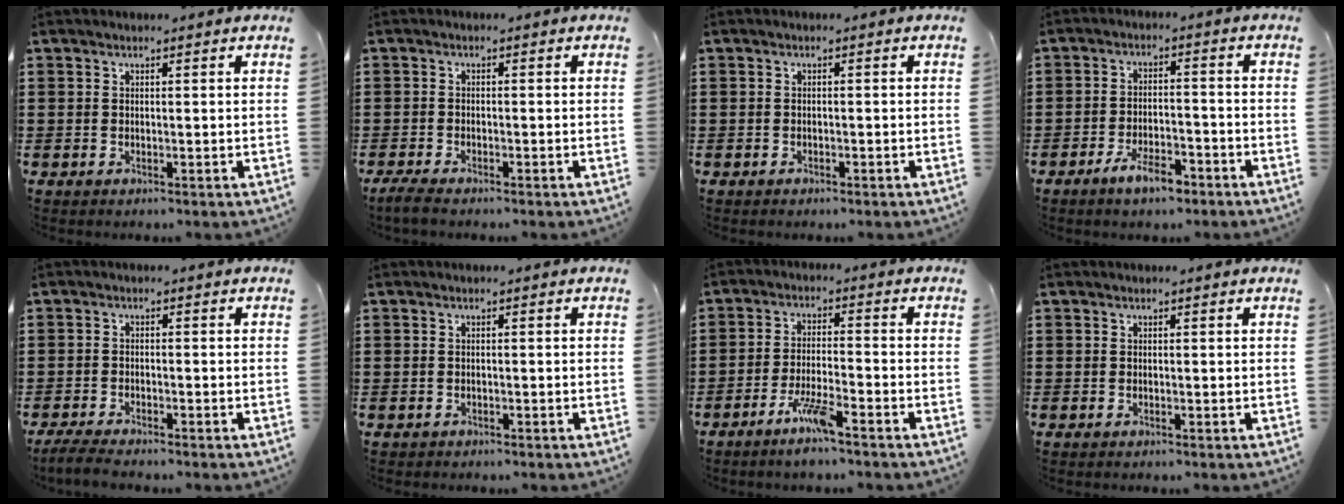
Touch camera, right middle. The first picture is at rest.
{"total": 2.1, "force": [-1.8, 0.4, 0.8], "torque": [-0.023, 0.001, -0.039]}
{"total": 0.9, "force": [-0.8, 0.4, 0.1], "torque": [-0.003, 0.000, -0.017]}
{"total": 5.5, "force": [-4.2, 1.7, 3.2], "torque": [-0.063, 0.004, -0.081]}
{"total": 3.2, "force": [-3.0, 0.4, 0.9], "torque": [-0.030, -0.004, -0.066]}
{"total": 0.8, "force": [-0.7, 0.3, -0.1], "torque": [0.001, 0.002, -0.017]}
{"total": 5.5, "force": [-3.8, 0.4, 3.9], "torque": [-0.085, -0.007, -0.069]}
{"total": 0.0}